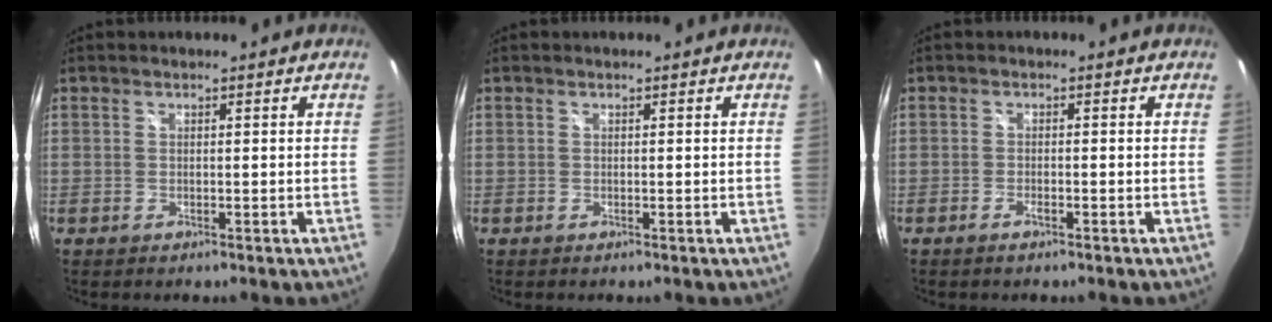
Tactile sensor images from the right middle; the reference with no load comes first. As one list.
[{"total": 0.0}, {"total": 1.5, "force": [-1.0, 0.4, 0.9], "torque": [-0.022, -0.002, -0.021]}]